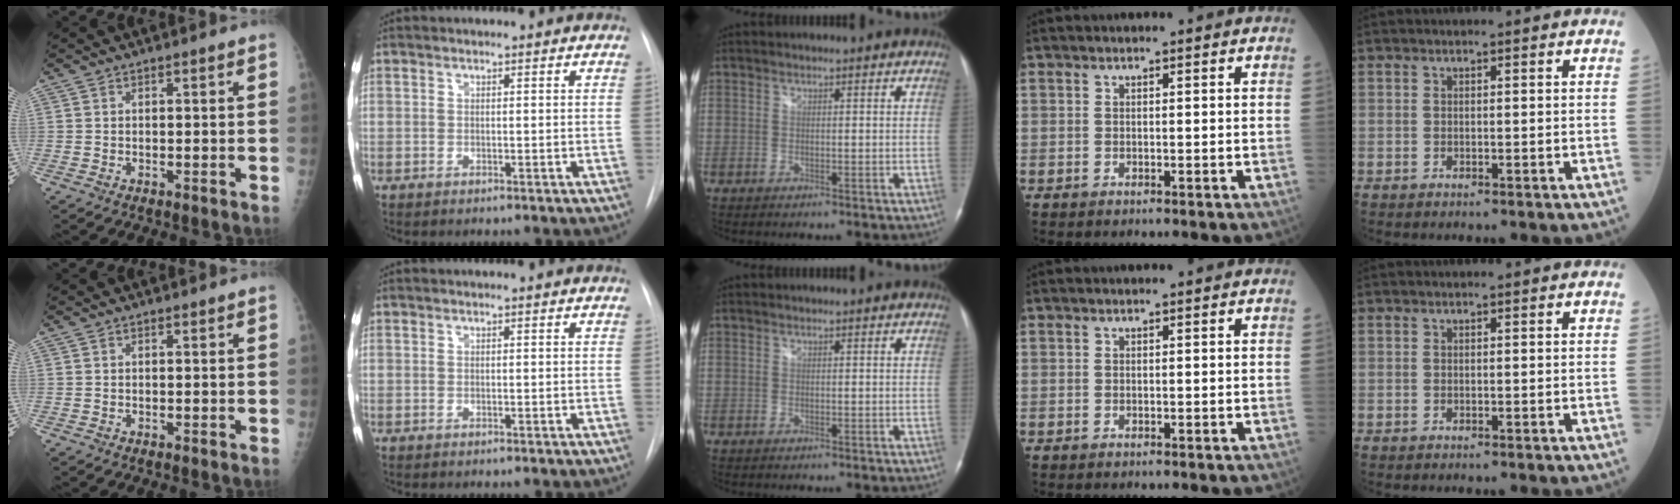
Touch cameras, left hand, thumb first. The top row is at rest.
{}